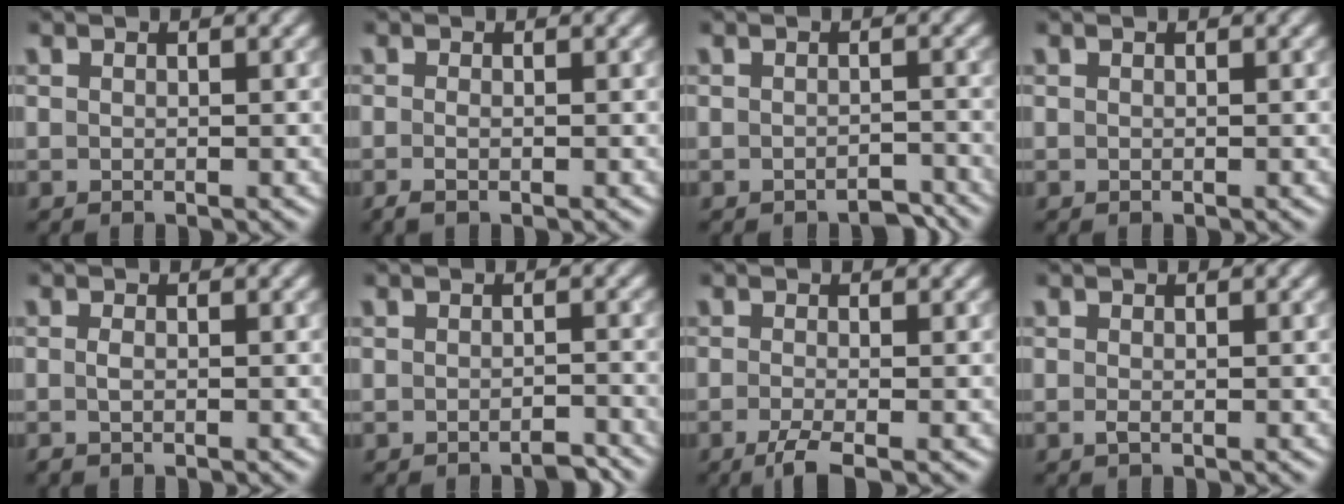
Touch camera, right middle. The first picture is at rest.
{"total": 1.1, "force": [-0.6, 0.3, 1.0], "torque": [-0.020, -0.005, -0.013]}
{"total": 1.5, "force": [-1.3, 0.4, 0.5], "torque": [-0.007, 0.003, -0.021]}
{"total": 0.0}
{"total": 0.9, "force": [-0.2, 0.3, 0.8], "torque": [-0.016, -0.001, -0.006]}
{"total": 1.4, "force": [-1.2, 0.2, 0.7], "torque": [-0.007, 0.002, -0.021]}
{"total": 2.3, "force": [-1.2, 0.5, 1.9], "torque": [-0.033, -0.006, -0.031]}
{"total": 0.6, "force": [-0.2, 0.2, 0.6], "torque": [-0.014, -0.003, -0.003]}